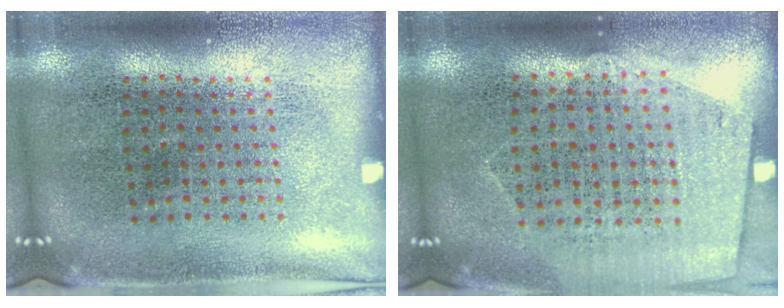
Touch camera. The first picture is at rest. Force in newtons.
{"total": 1.2, "press": 1.0, "slide": 0.6}